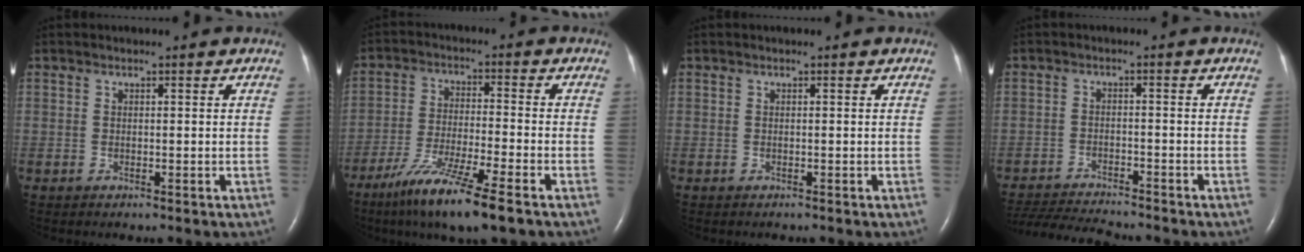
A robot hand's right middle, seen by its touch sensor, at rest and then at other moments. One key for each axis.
{"total": 11.7, "fx": -7.8, "fy": 0.2, "fz": 8.8, "tx": -0.172, "ty": -0.038, "tz": -0.140}
{"total": 0.0}
{"total": 9.9, "fx": -9.5, "fy": 0.3, "fz": 3.1, "tx": -0.055, "ty": -0.009, "tz": -0.154}